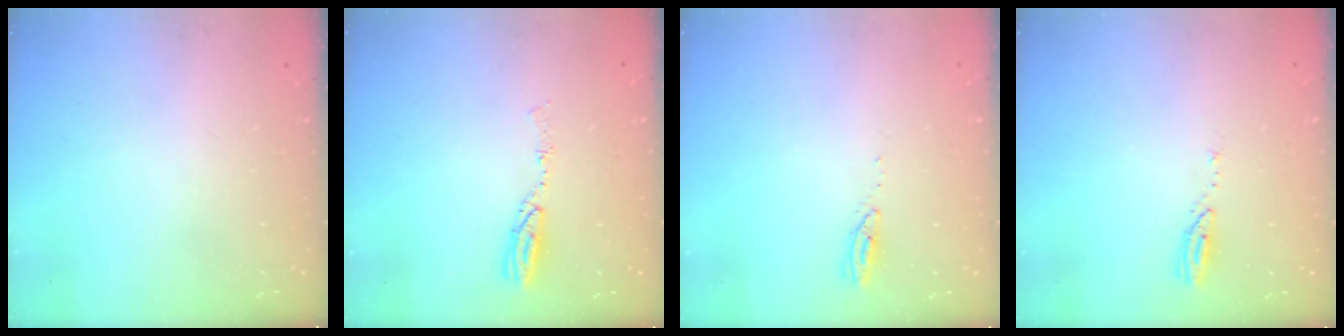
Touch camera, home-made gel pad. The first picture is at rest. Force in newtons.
{"total": 5.1, "press": 5.1, "slide": 0.3}
{"total": 3.0, "press": 2.9, "slide": 0.4}
{"total": 3.7, "press": 3.7, "slide": 0.3}